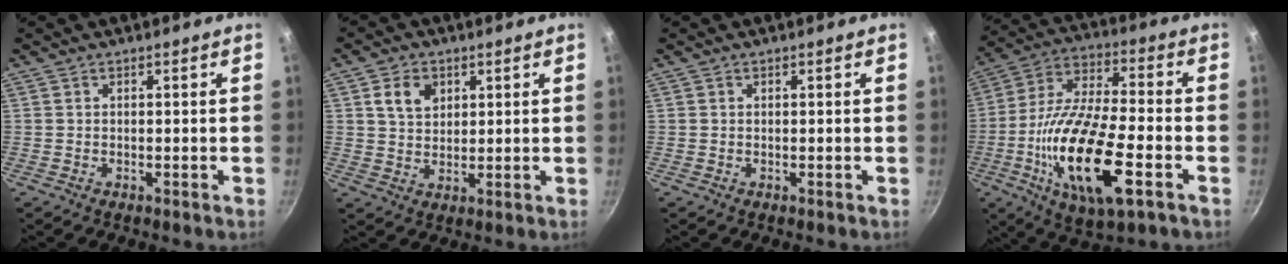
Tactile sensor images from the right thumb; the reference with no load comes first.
{"total": 6.0, "force": [2.4, 4.4, 3.4], "torque": [-0.044, -0.006, 0.044]}
{"total": 0.0}
{"total": 21.6, "force": [-6.5, 7.5, 19.2], "torque": [-0.364, 0.018, -0.125]}